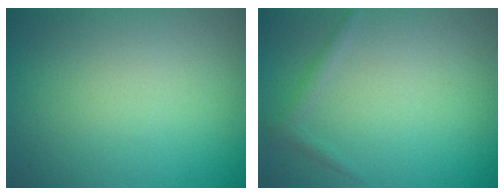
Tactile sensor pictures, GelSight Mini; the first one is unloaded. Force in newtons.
{"total": 1.0, "press": 1.0, "slide": 0.0}